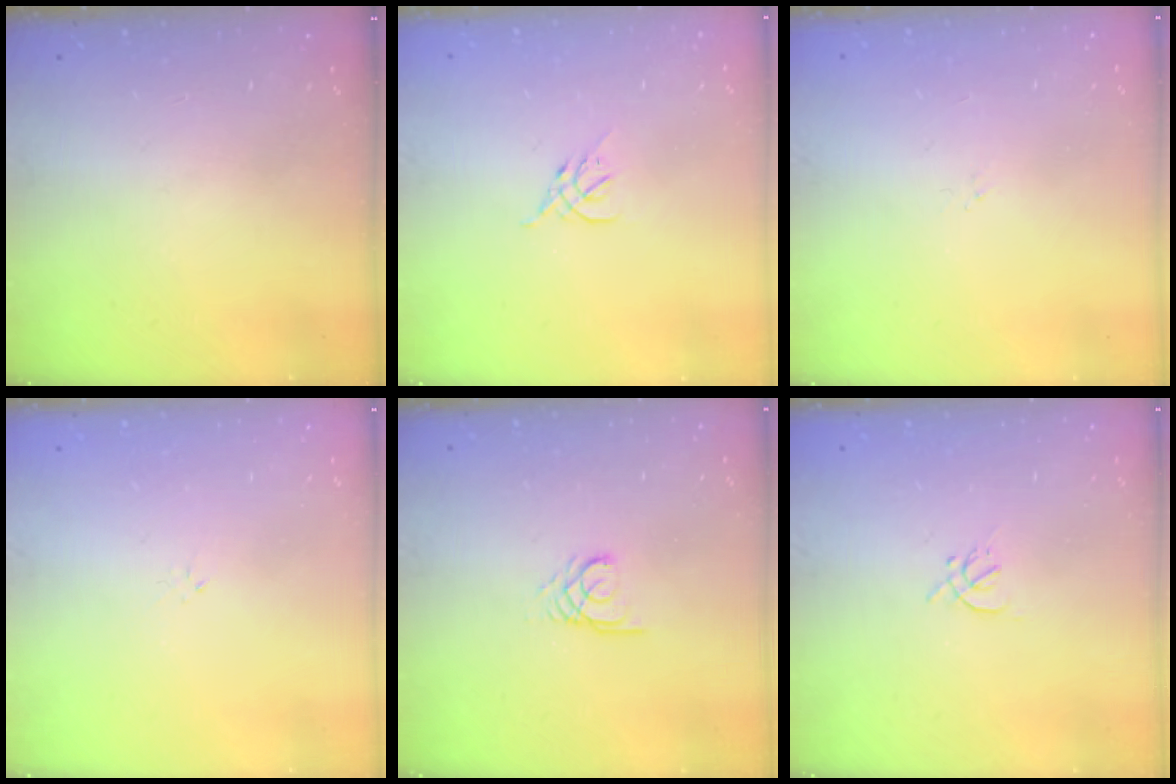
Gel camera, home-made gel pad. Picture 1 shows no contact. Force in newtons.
{"total": 2.6, "press": 2.5, "slide": 0.8}
{"total": 0.0}
{"total": 0.0}
{"total": 2.7, "press": 2.7, "slide": 0.3}
{"total": 1.7, "press": 1.7, "slide": 0.5}